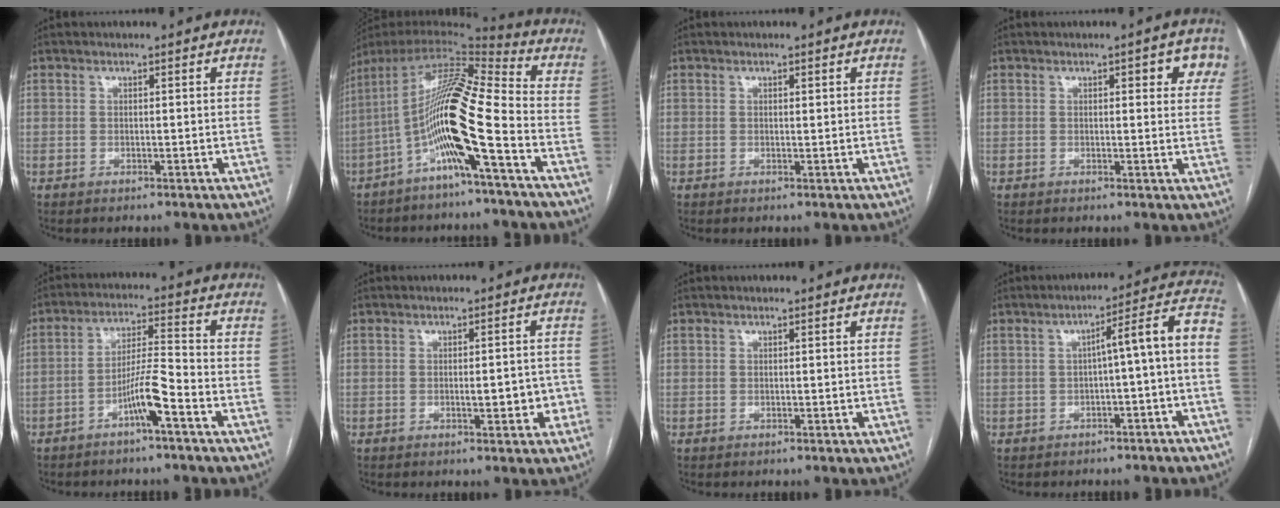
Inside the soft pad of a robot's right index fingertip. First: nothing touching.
{"total": 15.2, "force": [-5.6, 0.4, 14.1], "torque": [-0.266, 0.016, -0.108]}
{"total": 0.5, "force": [0.2, 0.1, 0.5], "torque": [-0.008, -0.002, 0.003]}
{"total": 4.9, "force": [2.2, 1.7, 4.0], "torque": [-0.032, 0.009, 0.020]}
{"total": 6.9, "force": [-3.7, -0.1, 5.8], "torque": [-0.110, 0.011, -0.065]}
{"total": 3.8, "force": [-1.1, 1.0, 3.5], "torque": [-0.048, 0.006, -0.010]}
{"total": 0.0}
{"total": 8.6, "force": [-1.6, 0.3, 8.5], "torque": [-0.106, 0.037, -0.024]}